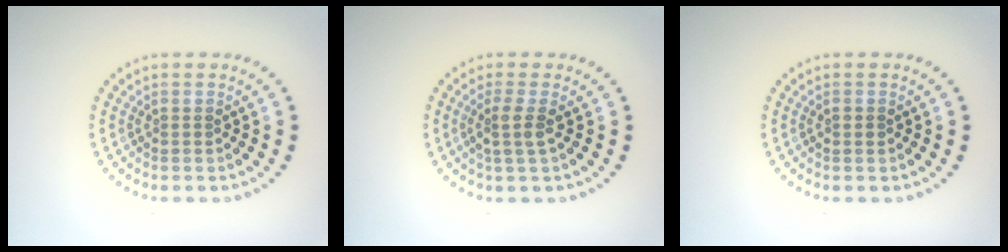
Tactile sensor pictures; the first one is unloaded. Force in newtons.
{"total": 1.9, "press": 1.5, "slide": 1.1}
{"total": 0.9, "press": 0.9, "slide": 0.1}